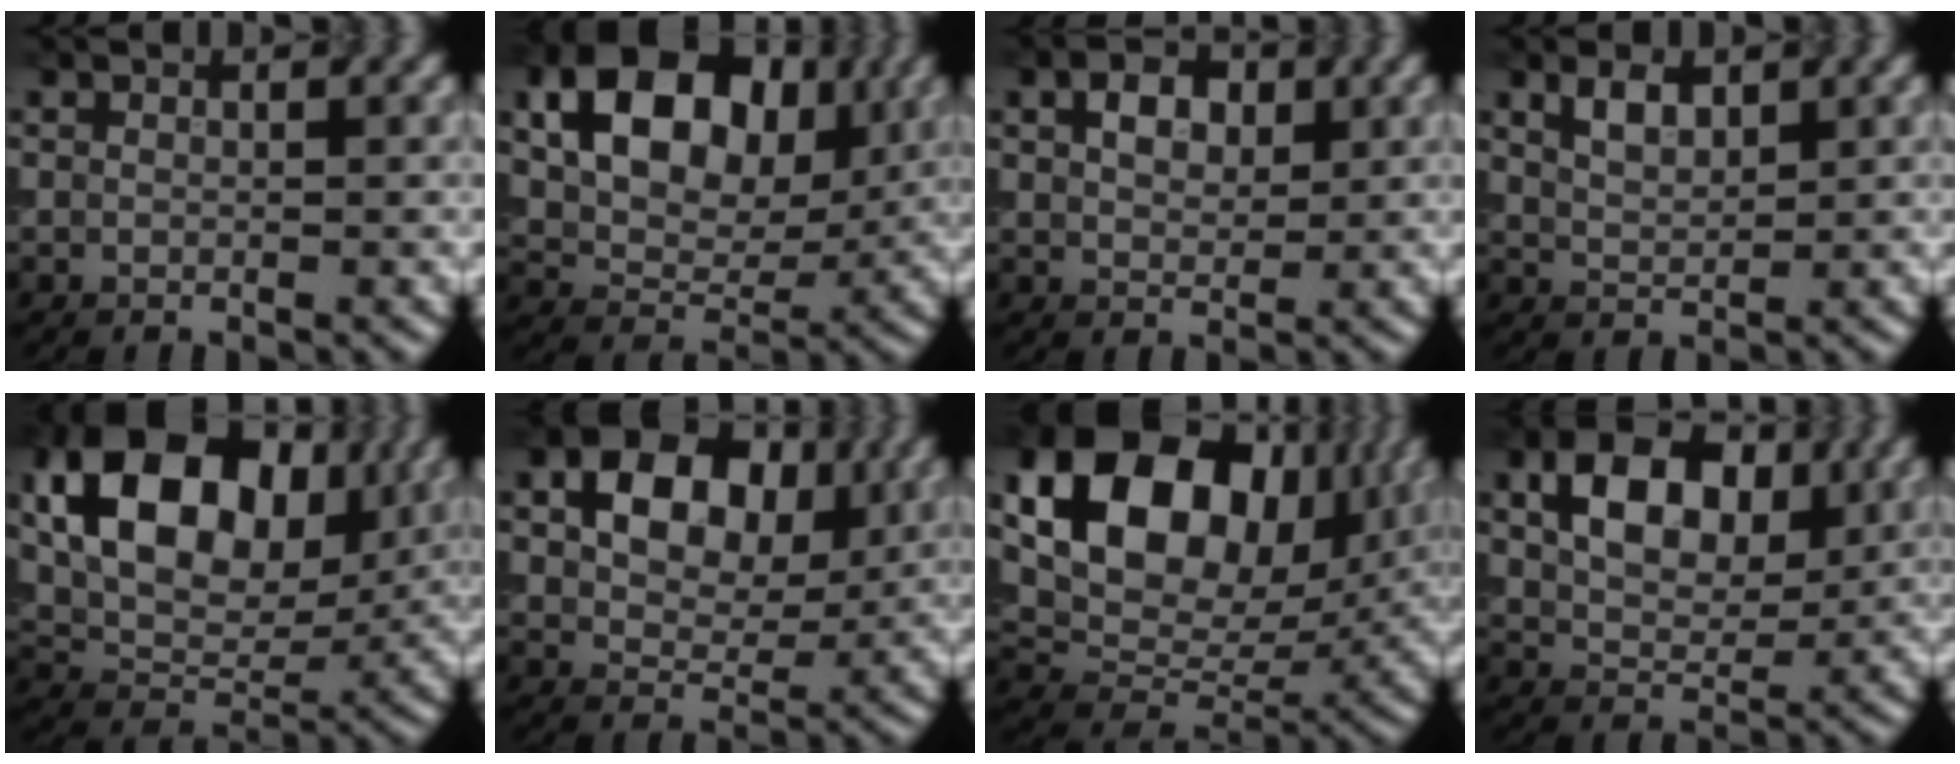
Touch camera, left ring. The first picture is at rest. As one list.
[{"total": 10.5, "force": [3.0, 7.2, 7.1], "torque": [-0.122, 0.001, 0.046]}, {"total": 3.1, "force": [1.1, 2.1, 2.0], "torque": [-0.038, 0.005, 0.016]}, {"total": 2.4, "force": [1.4, 1.2, 1.5], "torque": [-0.032, 0.001, 0.031]}, {"total": 12.0, "force": [3.3, 7.9, 8.4], "torque": [-0.143, 0.005, 0.052]}, {"total": 8.8, "force": [2.3, 6.1, 5.8], "torque": [-0.093, 0.011, 0.030]}, {"total": 17.3, "force": [6.0, 11.6, 11.3], "torque": [-0.211, 0.020, 0.114]}, {"total": 7.2, "force": [2.2, 4.7, 5.0], "torque": [-0.084, 0.003, 0.035]}]